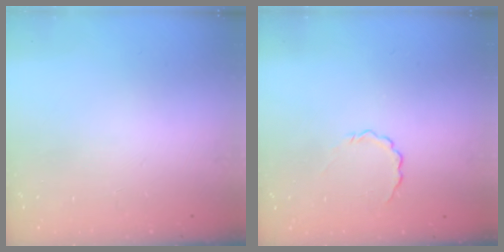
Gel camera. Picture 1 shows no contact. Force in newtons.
{"total": 3.0, "press": 2.8, "slide": 0.9}